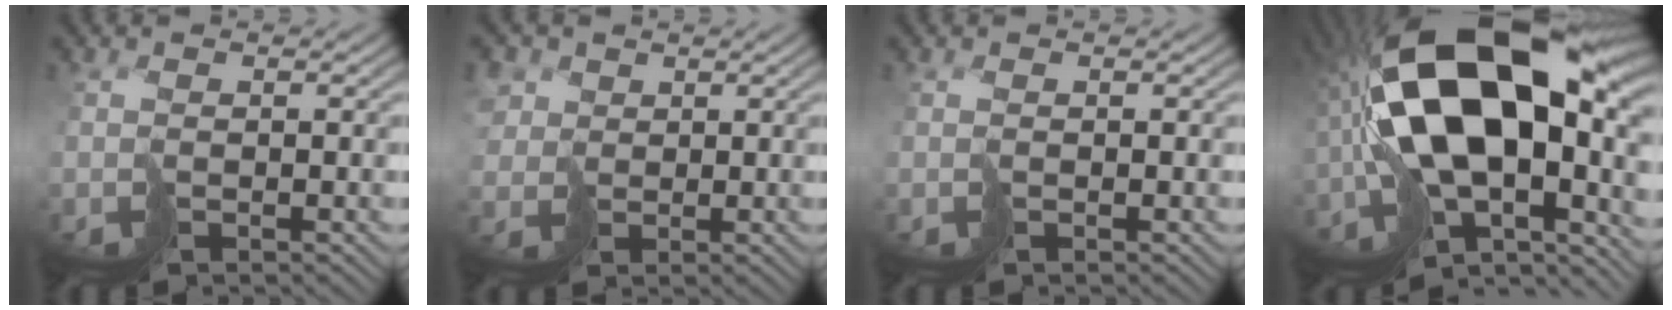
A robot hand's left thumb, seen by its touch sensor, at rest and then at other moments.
{"total": 4.8, "force": [1.6, 4.1, 2.0], "torque": [-0.079, 0.007, 0.028]}
{"total": 0.0}
{"total": 21.7, "force": [-1.0, 11.3, 18.5], "torque": [-0.353, -0.003, -0.019]}